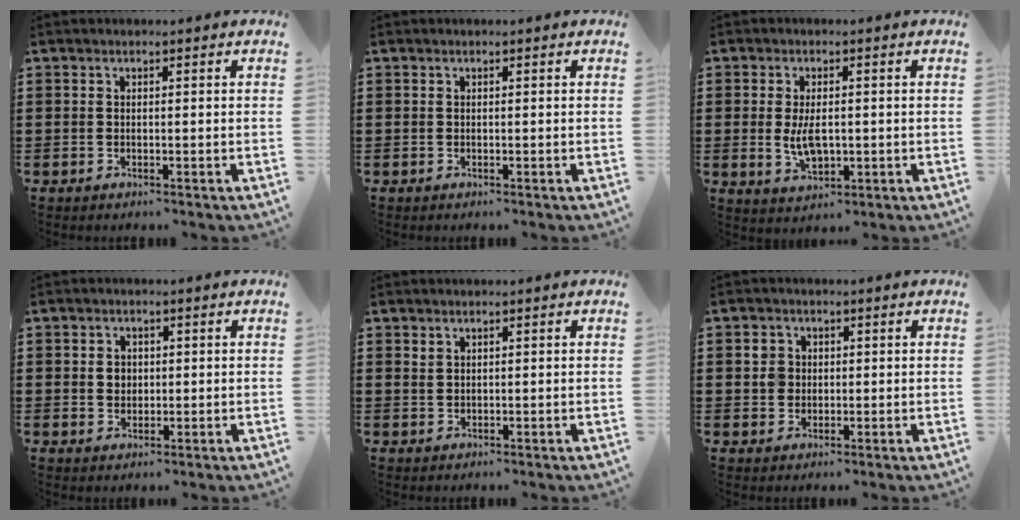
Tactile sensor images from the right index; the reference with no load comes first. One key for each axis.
{"total": 0.0}
{"total": 5.1, "fx": -0.2, "fy": 2.5, "fz": 4.4, "tx": -0.089, "ty": -0.004, "tz": -0.007}
{"total": 2.0, "fx": 0.3, "fy": 1.8, "fz": 1.0, "tx": -0.024, "ty": 0.010, "tz": 0.004}
{"total": 1.1, "fx": 0.9, "fy": 0.6, "fz": 0.3, "tx": -0.008, "ty": 0.003, "tz": 0.017}
{"total": 2.6, "fx": 0.4, "fy": 2.4, "fz": 0.8, "tx": -0.024, "ty": 0.011, "tz": 0.005}